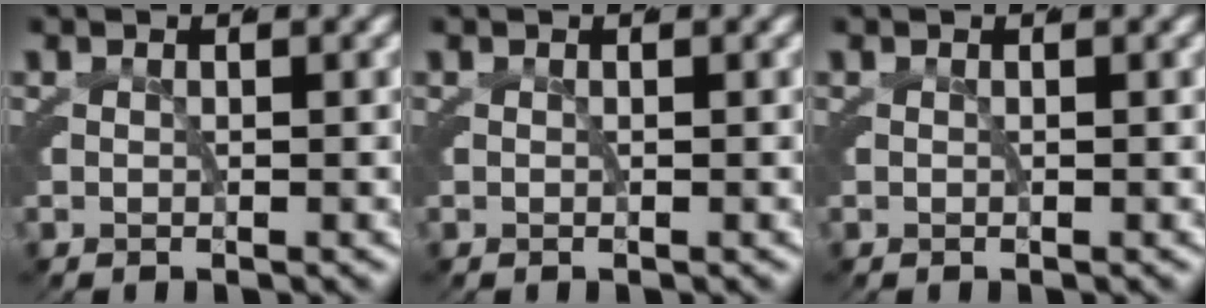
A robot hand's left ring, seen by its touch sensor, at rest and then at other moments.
{"total": 0.0}
{"total": 0.0}